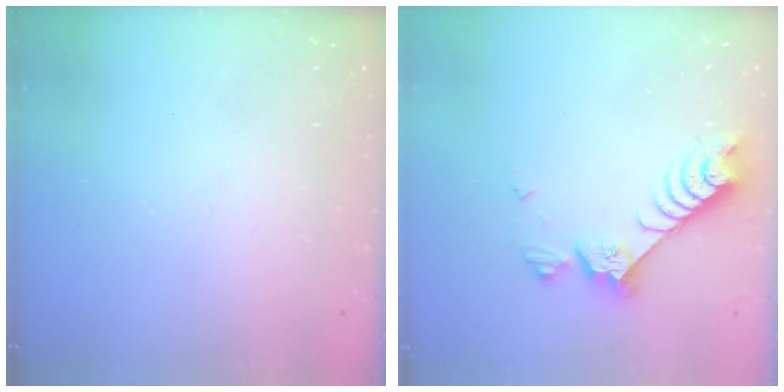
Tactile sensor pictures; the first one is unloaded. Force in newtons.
{"total": 7.4, "press": 7.3, "slide": 1.1}